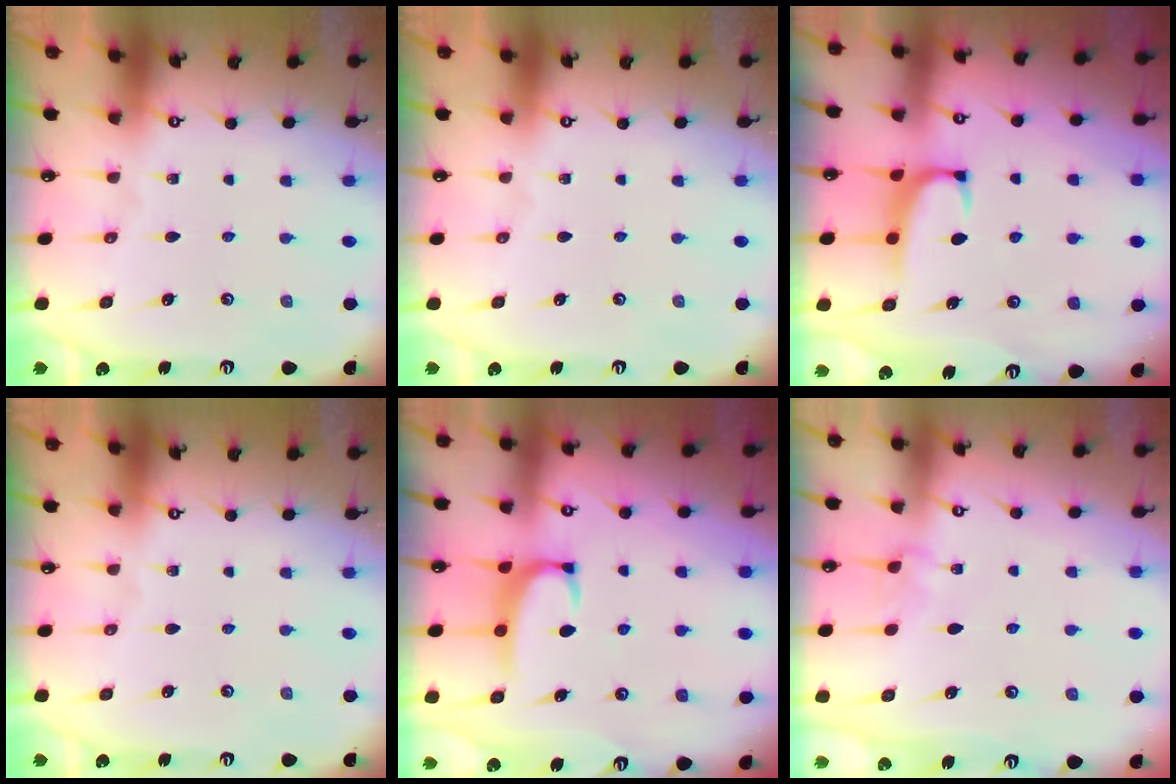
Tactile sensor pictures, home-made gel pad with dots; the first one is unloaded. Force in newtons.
{"total": 0.0}
{"total": 1.3, "press": 1.1, "slide": 0.8}
{"total": 0.0}
{"total": 2.2, "press": 2.1, "slide": 0.6}
{"total": 2.4, "press": 2.4, "slide": 0.5}